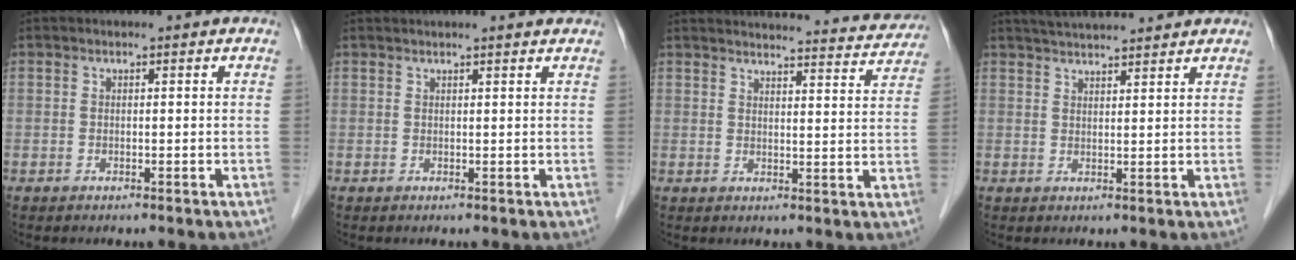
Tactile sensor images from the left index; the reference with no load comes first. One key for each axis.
{"total": 4.2, "fx": 3.9, "fy": -0.2, "fz": 1.5, "tx": -0.020, "ty": 0.022, "tz": 0.044}
{"total": 20.0, "fx": 19.5, "fy": 2.3, "fz": 3.9, "tx": -0.044, "ty": -0.030, "tz": 0.226}
{"total": 8.4, "fx": 7.8, "fy": 0.5, "fz": 3.1, "tx": -0.053, "ty": 0.033, "tz": 0.116}